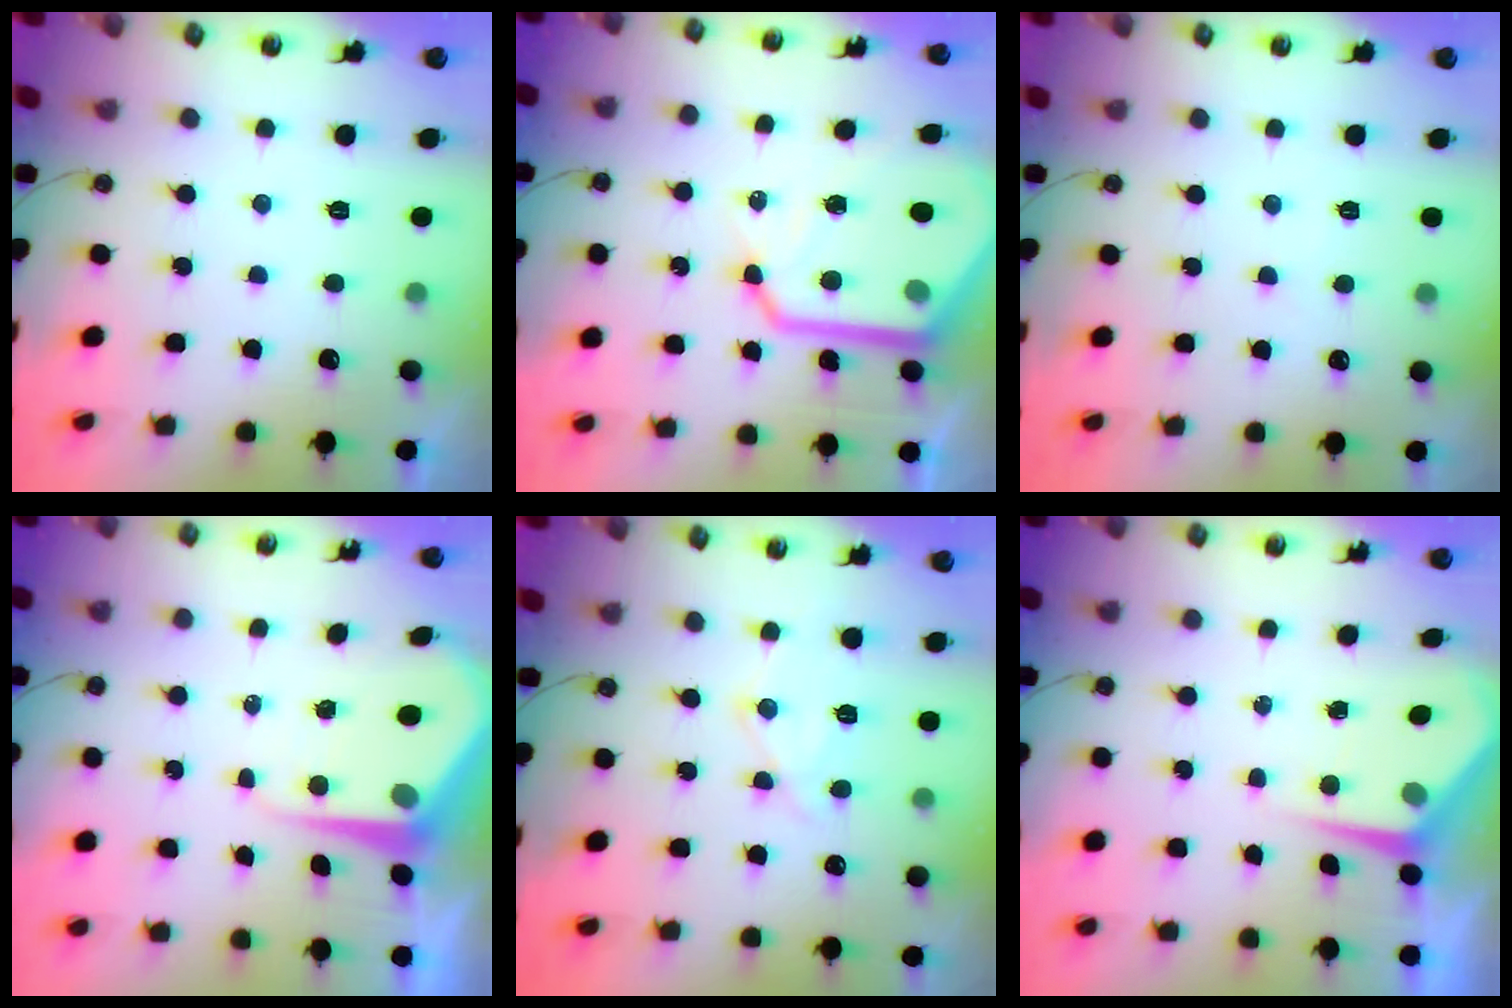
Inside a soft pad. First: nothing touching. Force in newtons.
{"total": 19.2, "press": 19.0, "slide": 2.1}
{"total": 2.3, "press": 2.2, "slide": 0.4}
{"total": 8.6, "press": 8.5, "slide": 0.9}
{"total": 12.1, "press": 12.1, "slide": 1.1}
{"total": 4.4, "press": 4.3, "slide": 0.6}